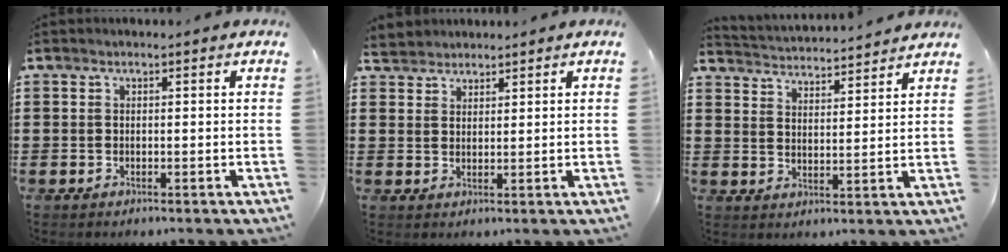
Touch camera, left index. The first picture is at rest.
{"total": 2.3, "force": [2.1, 0.9, -0.3], "torque": [-0.002, 0.004, 0.042]}
{"total": 3.3, "force": [3.3, -0.5, -0.3], "torque": [-0.012, -0.026, 0.053]}